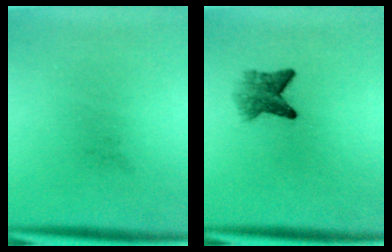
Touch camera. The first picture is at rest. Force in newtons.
{"total": 3.6}